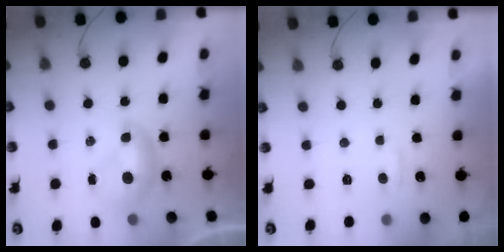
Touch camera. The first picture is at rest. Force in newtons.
{"total": 2.5, "press": 2.5, "slide": 0.3}